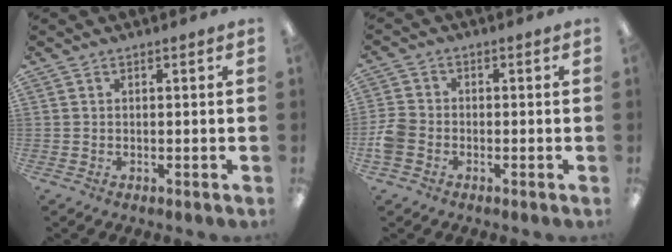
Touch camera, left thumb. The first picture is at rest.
{"total": 4.8, "force": [-2.0, 3.7, 2.3], "torque": [-0.039, 0.013, -0.034]}